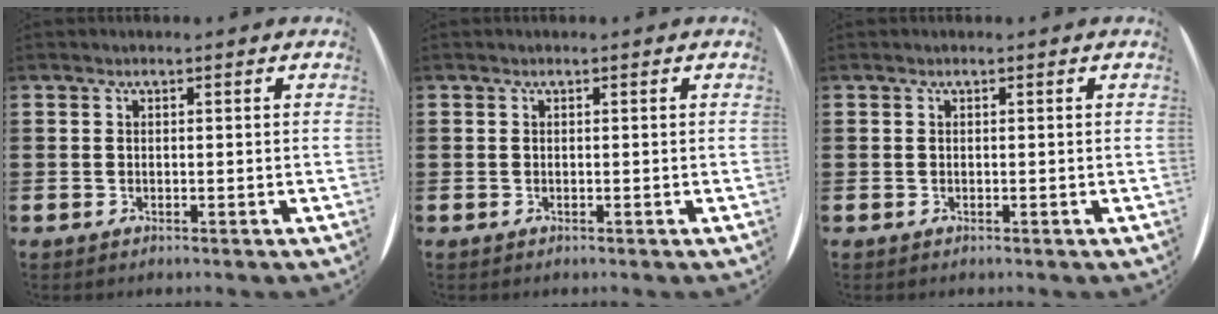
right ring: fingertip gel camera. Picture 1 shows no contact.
{"total": 0.0}
{"total": 0.0}